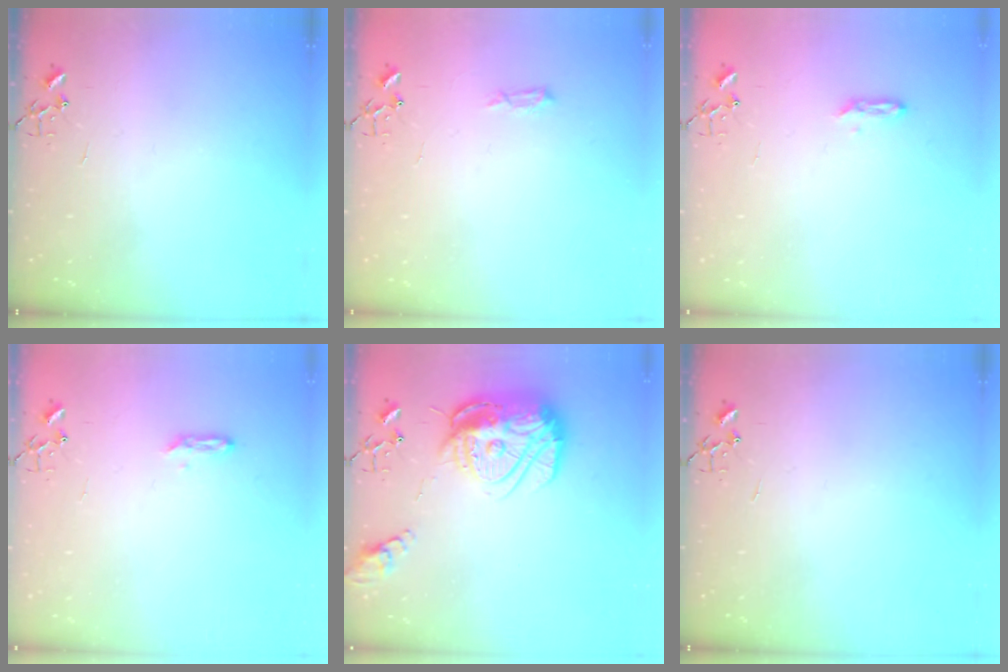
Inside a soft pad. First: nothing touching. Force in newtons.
{"total": 4.0, "press": 4.0, "slide": 0.6}
{"total": 4.1, "press": 4.0, "slide": 0.6}
{"total": 4.1, "press": 4.0, "slide": 0.6}
{"total": 18.8, "press": 18.8, "slide": 1.8}
{"total": 0.0}